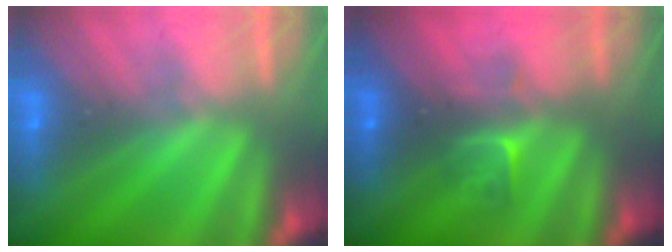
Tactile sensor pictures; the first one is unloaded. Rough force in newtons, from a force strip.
{"total": 2.8}